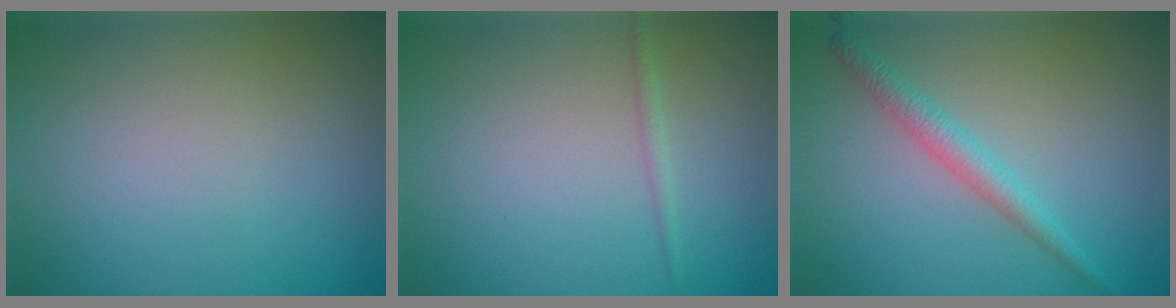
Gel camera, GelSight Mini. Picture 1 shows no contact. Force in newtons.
{"total": 0.8, "press": 0.8, "slide": 0.0}
{"total": 2.4, "press": 2.4, "slide": 0.1}